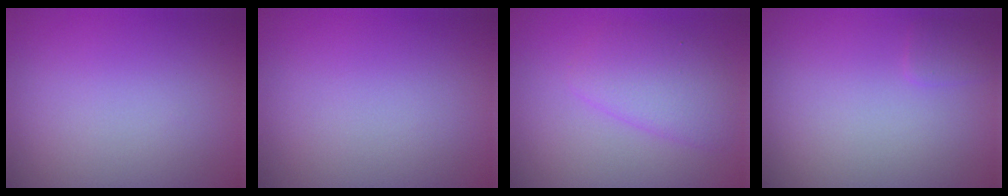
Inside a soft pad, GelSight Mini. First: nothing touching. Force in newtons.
{"total": 0.0}
{"total": 3.3, "press": 3.3, "slide": 0.1}
{"total": 0.9, "press": 0.9, "slide": 0.1}